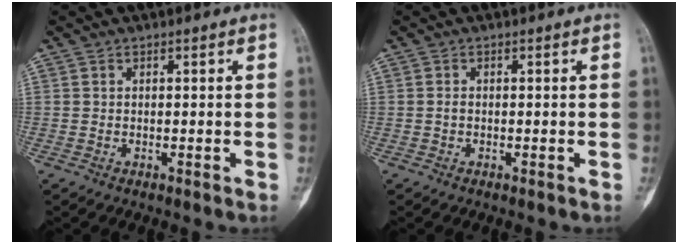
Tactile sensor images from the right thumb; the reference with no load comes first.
{"total": 0.7, "force": [-0.2, 0.5, 0.4], "torque": [-0.004, 0.002, -0.007]}